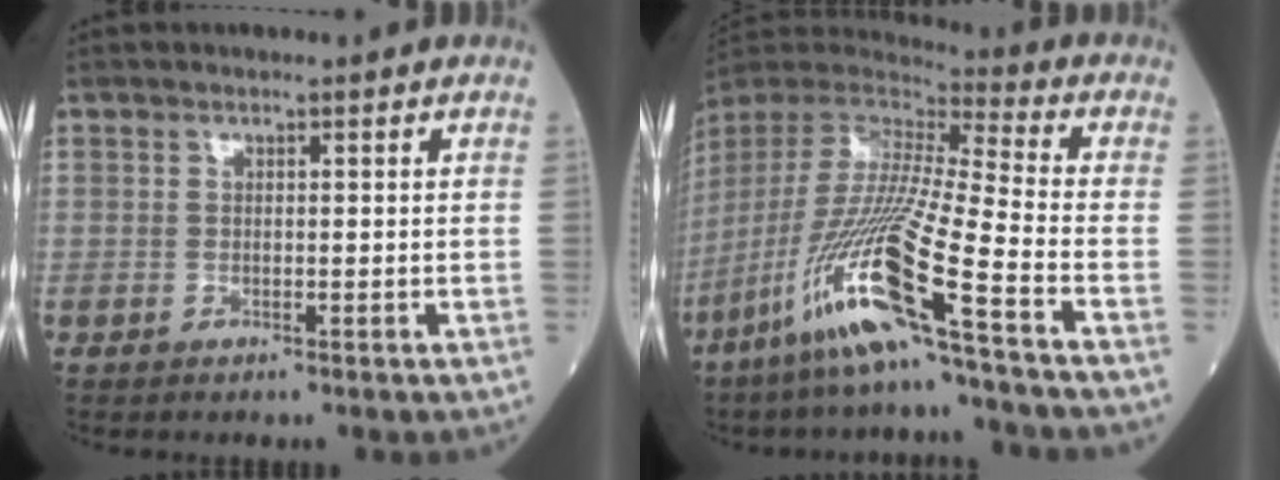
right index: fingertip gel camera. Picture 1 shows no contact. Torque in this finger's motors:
{"motor_torque": [1.94, -0.20, 1.05, 0.21]}